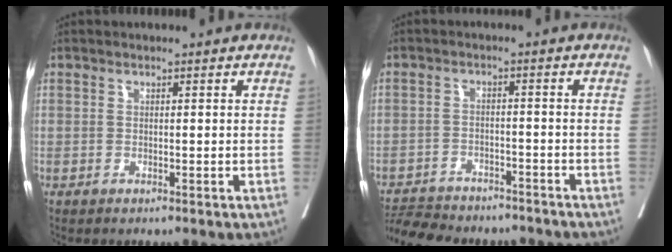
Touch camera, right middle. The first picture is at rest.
{"total": 12.0, "force": [-11.1, 3.3, 3.3], "torque": [-0.065, 0.007, -0.156]}